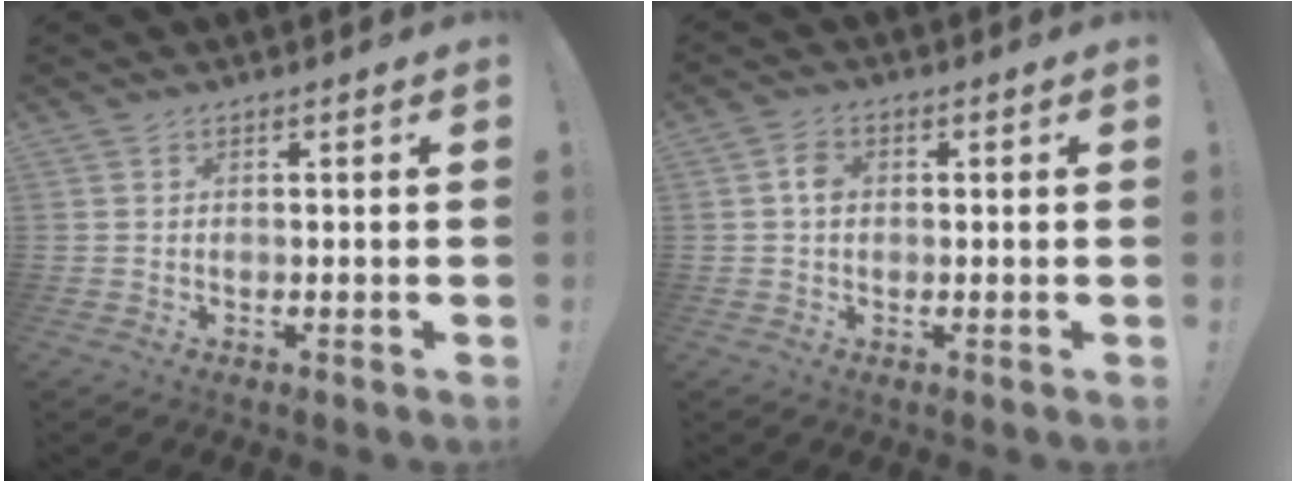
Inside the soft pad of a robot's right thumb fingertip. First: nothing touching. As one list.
[{"total": 3.5, "force": [0.0, 2.6, 2.3], "torque": [-0.030, 0.004, -0.003]}]